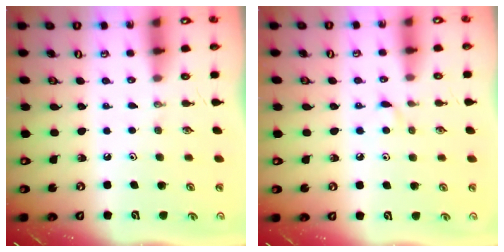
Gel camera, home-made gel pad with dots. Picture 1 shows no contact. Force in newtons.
{"total": 4.2, "press": 4.2, "slide": 0.5}